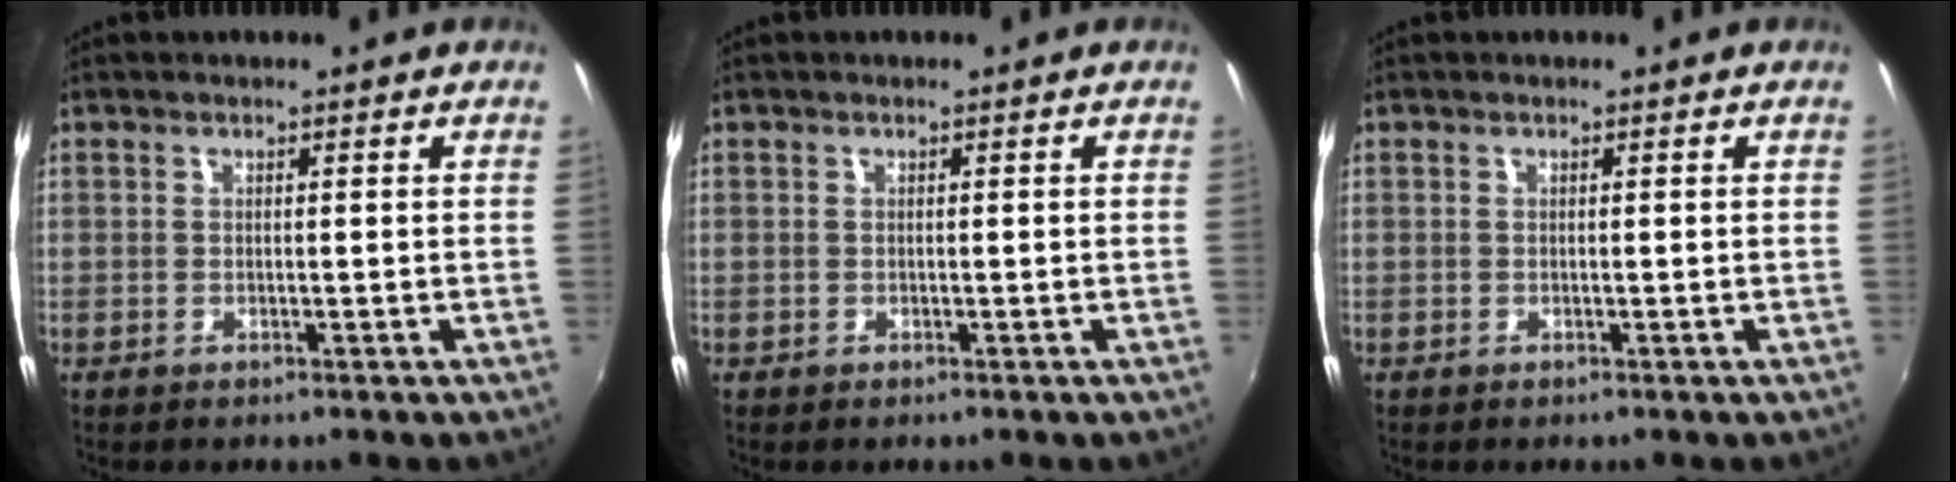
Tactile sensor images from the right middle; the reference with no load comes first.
{"total": 0.5, "force": [0.0, 0.5, 0.2], "torque": [0.000, 0.000, -0.002]}
{"total": 0.0}